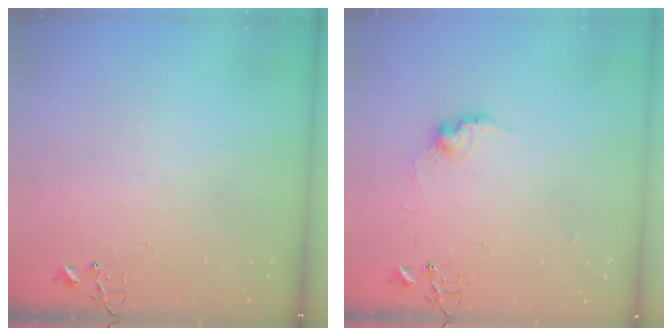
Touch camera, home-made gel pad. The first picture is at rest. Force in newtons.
{"total": 8.6, "press": 8.6, "slide": 0.4}